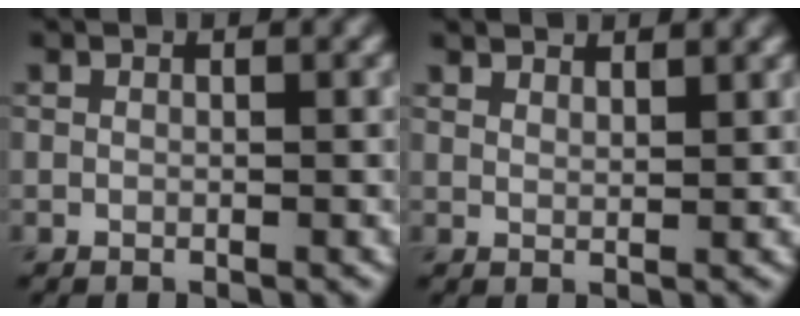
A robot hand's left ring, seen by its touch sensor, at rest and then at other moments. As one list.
[{"total": 3.0, "force": [2.8, 0.7, 0.9], "torque": [-0.009, -0.001, 0.042]}]